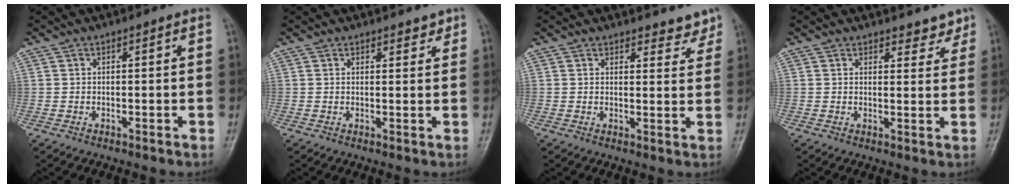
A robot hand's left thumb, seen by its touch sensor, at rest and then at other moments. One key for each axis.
{"total": 1.9, "fx": 1.5, "fy": 0.9, "fz": 0.7, "tx": 0.004, "ty": -0.009, "tz": 0.017}
{"total": 4.0, "fx": 3.5, "fy": 1.7, "fz": 0.8, "tx": 0.016, "ty": -0.025, "tz": 0.036}
{"total": 3.4, "fx": 2.9, "fy": 1.7, "fz": 0.7, "tx": 0.015, "ty": -0.021, "tz": 0.033}